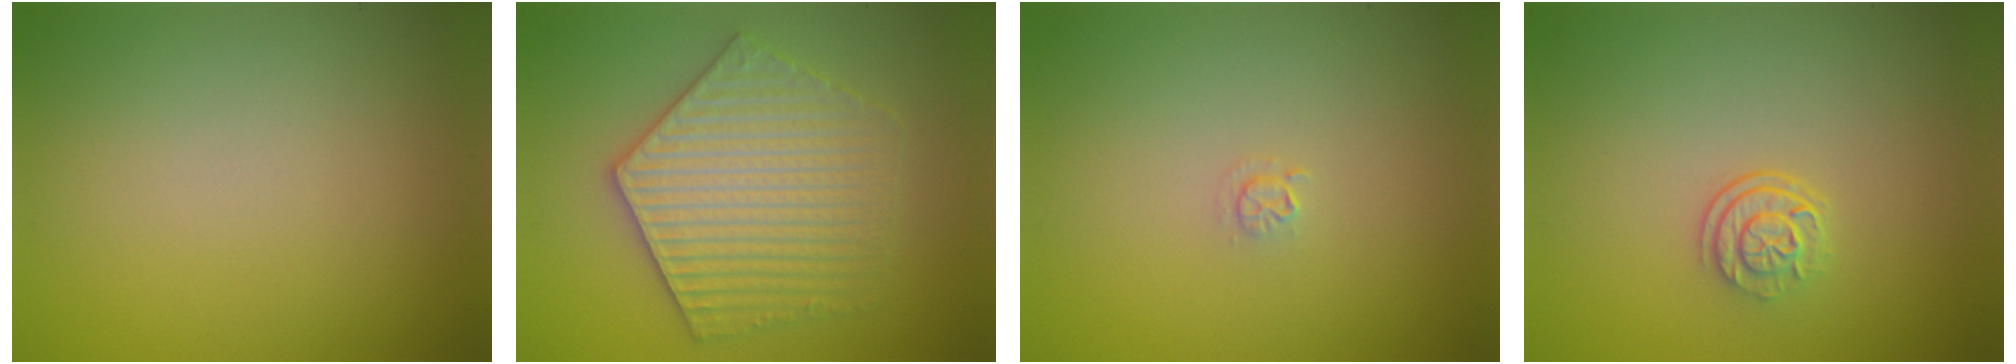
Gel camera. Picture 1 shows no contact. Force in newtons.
{"total": 6.2, "press": 6.1, "slide": 1.0}
{"total": 0.7, "press": 0.3, "slide": 0.6}
{"total": 2.4, "press": 1.7, "slide": 1.6}